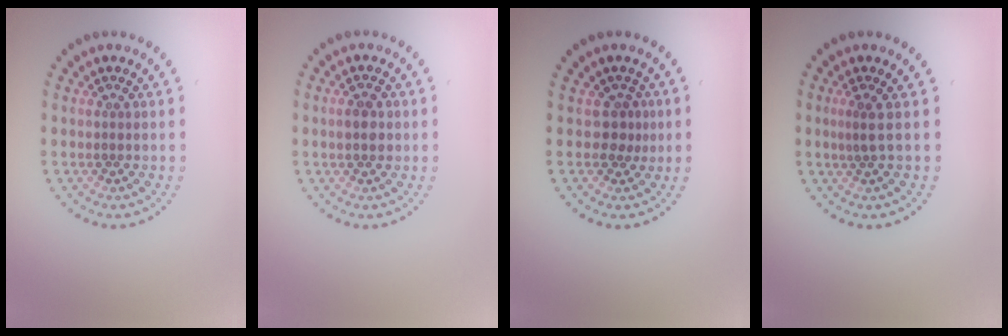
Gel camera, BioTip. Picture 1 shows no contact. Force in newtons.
{"total": 2.4, "press": 2.4, "slide": 0.2}
{"total": 1.8, "press": 1.3, "slide": 1.2}
{"total": 1.4, "press": 0.9, "slide": 1.0}